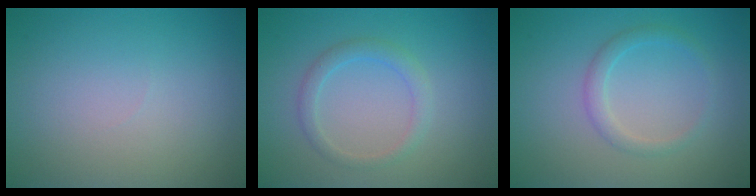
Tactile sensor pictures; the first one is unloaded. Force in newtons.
{"total": 1.8, "press": 1.8, "slide": 0.0}
{"total": 1.7, "press": 1.7, "slide": 0.1}